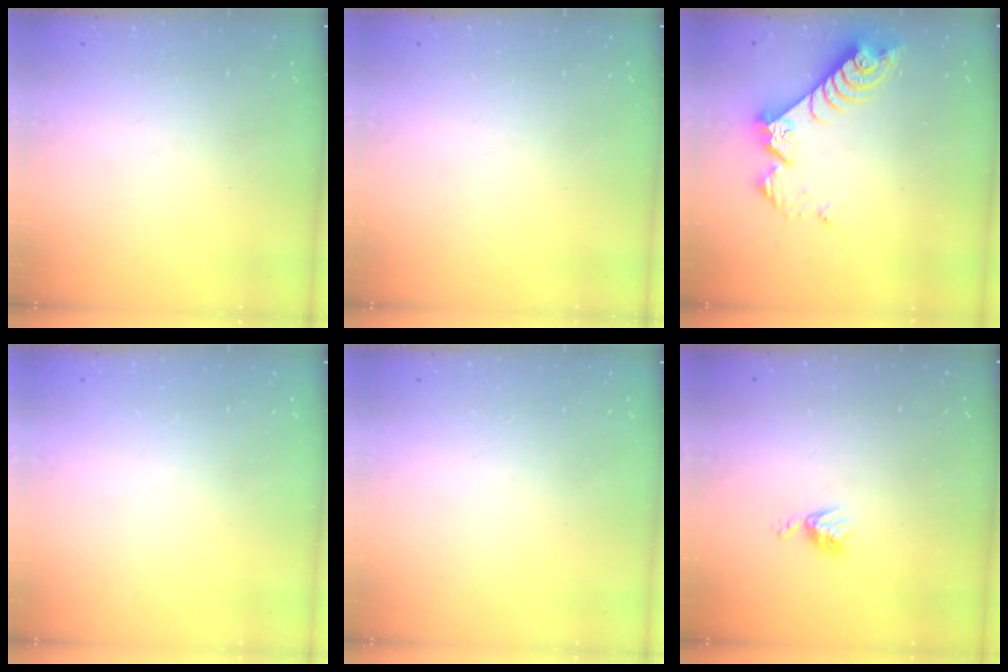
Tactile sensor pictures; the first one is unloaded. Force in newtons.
{"total": 0.0}
{"total": 8.1, "press": 8.0, "slide": 0.6}
{"total": 0.0}
{"total": 0.0}
{"total": 3.6, "press": 3.6, "slide": 0.4}